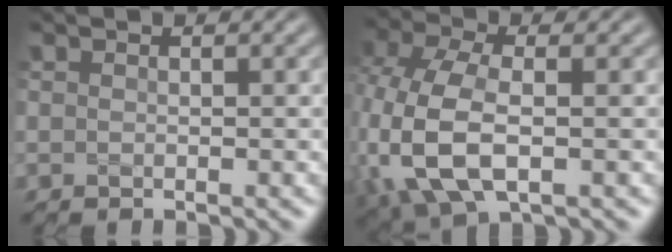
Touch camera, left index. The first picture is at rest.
{"total": 9.3, "force": [-1.3, 5.6, 7.3], "torque": [-0.196, -0.014, -0.023]}